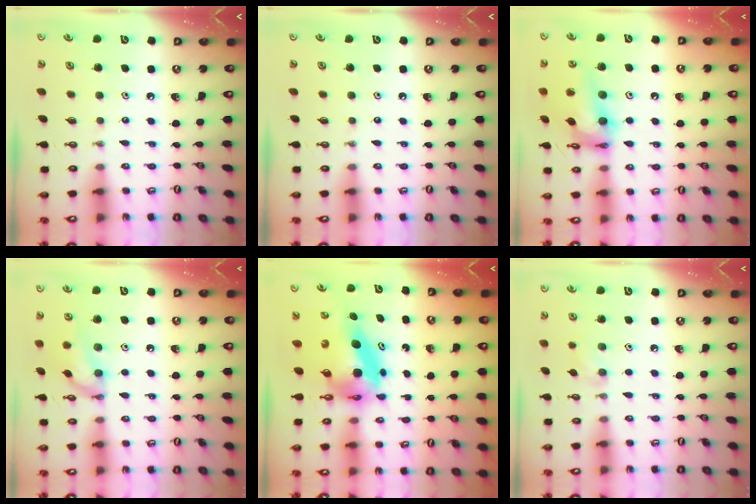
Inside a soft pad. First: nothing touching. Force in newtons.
{"total": 0.0}
{"total": 18.0, "press": 17.2, "slide": 5.4}
{"total": 12.3, "press": 12.3, "slide": 0.5}
{"total": 7.6, "press": 7.6, "slide": 0.6}
{"total": 6.4, "press": 6.3, "slide": 1.3}